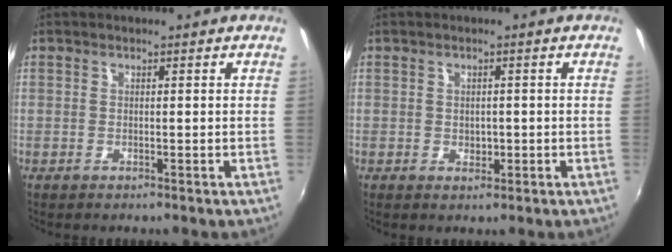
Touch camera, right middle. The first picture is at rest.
{"total": 1.5, "force": [-0.1, 1.3, 0.8], "torque": [-0.008, -0.002, -0.002]}